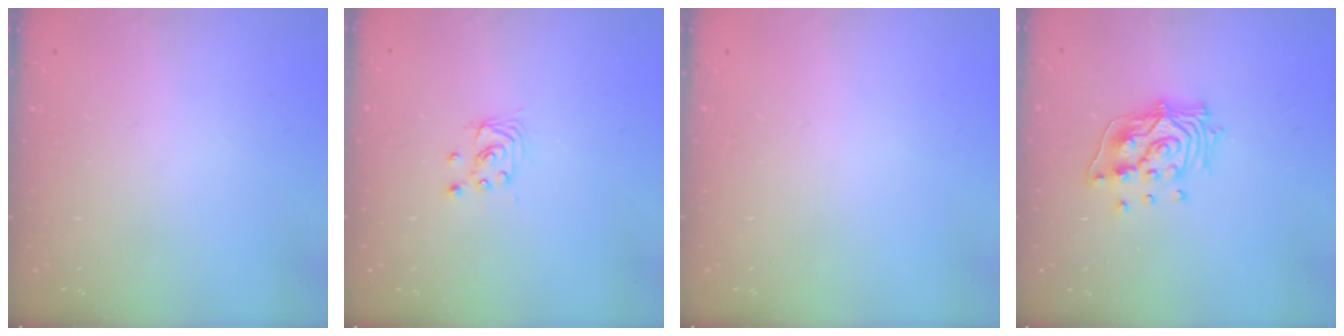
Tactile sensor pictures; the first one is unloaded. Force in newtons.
{"total": 2.8, "press": 2.8, "slide": 0.2}
{"total": 0.0}
{"total": 12.9, "press": 12.8, "slide": 1.8}